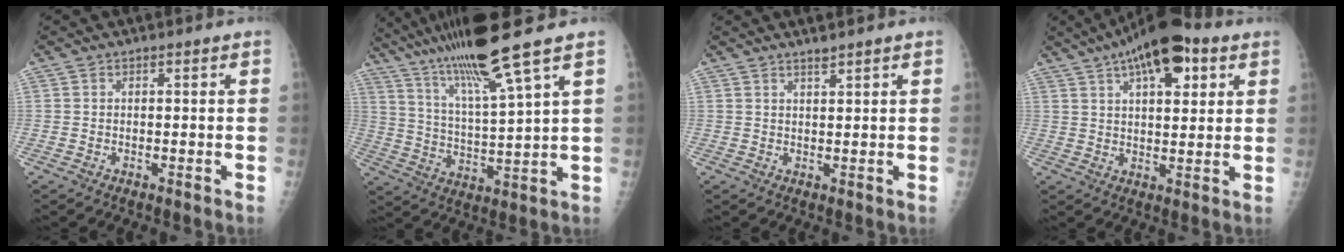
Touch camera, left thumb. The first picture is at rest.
{"total": 15.9, "force": [11.0, -0.5, 11.5], "torque": [-0.203, -0.042, 0.200]}
{"total": 2.0, "force": [1.7, 0.1, 1.1], "torque": [-0.017, -0.008, 0.031]}
{"total": 14.5, "force": [7.4, 5.9, 11.0], "torque": [-0.147, -0.004, 0.112]}